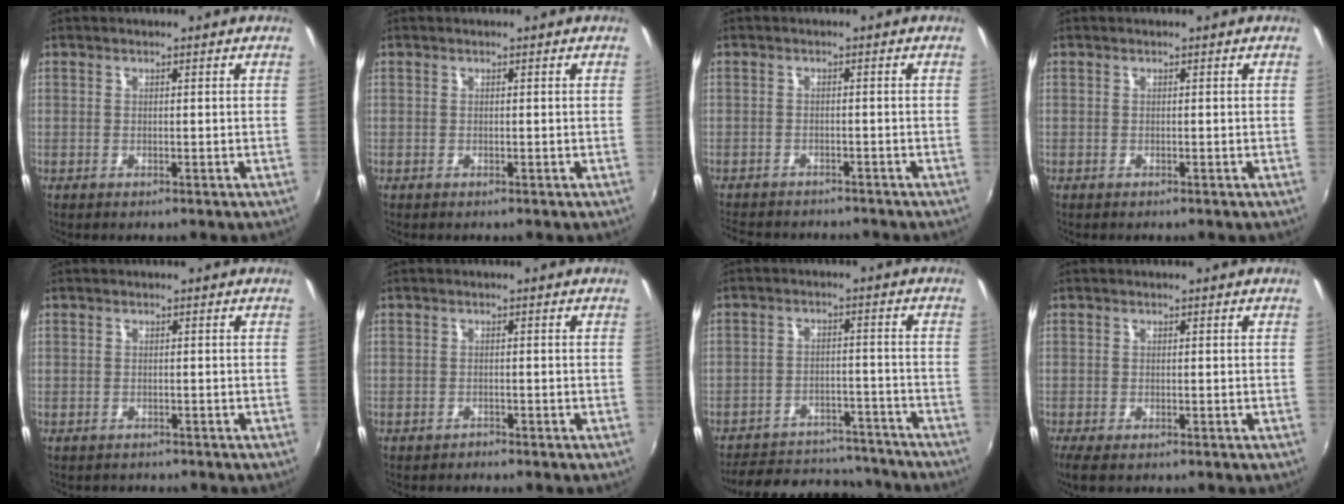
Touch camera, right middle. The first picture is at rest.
{"total": 0.0}
{"total": 8.5, "force": [-7.7, 2.4, 2.7], "torque": [-0.071, -0.015, -0.117]}
{"total": 0.0}
{"total": 1.2, "force": [-0.8, 0.8, -0.2], "torque": [0.000, 0.003, -0.012]}
{"total": 0.9, "force": [-0.9, 0.2, -0.1], "torque": [0.000, 0.000, -0.015]}
{"total": 19.0, "force": [-16.6, 6.6, 6.3], "torque": [-0.136, 0.027, -0.208]}
{"total": 2.9, "force": [-1.9, 0.8, 2.1], "torque": [-0.041, -0.013, -0.030]}